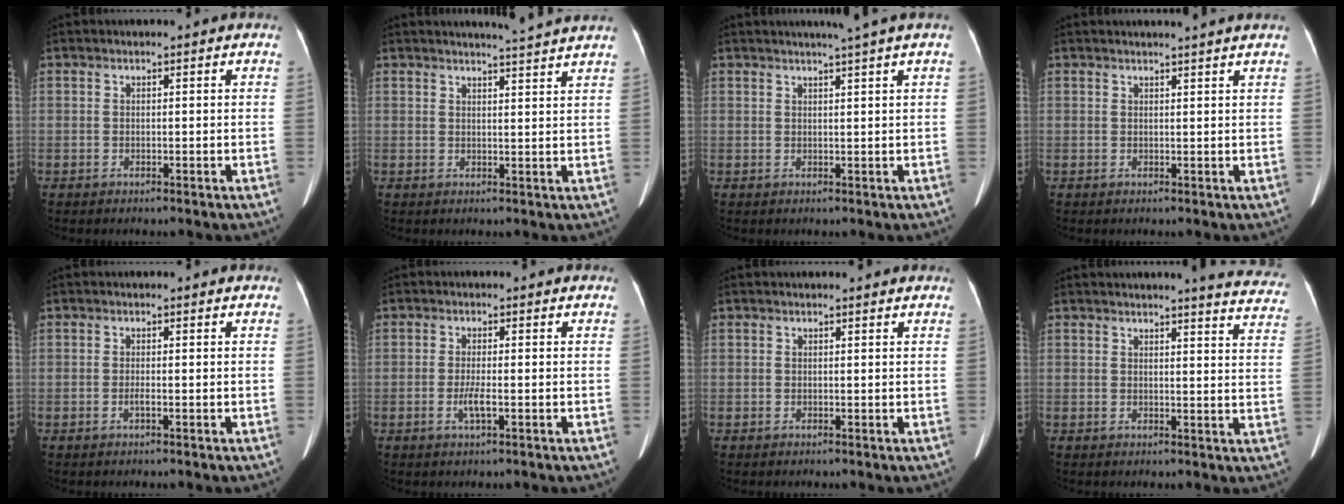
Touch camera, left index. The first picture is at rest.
{"total": 5.4, "force": [5.1, -1.2, 1.5], "torque": [-0.025, -0.004, 0.053]}
{"total": 3.7, "force": [2.9, -1.1, 2.2], "torque": [-0.030, 0.003, 0.039]}
{"total": 4.0, "force": [3.6, -0.7, 1.5], "torque": [-0.019, 0.007, 0.039]}
{"total": 0.8, "force": [-0.4, 0.0, 0.7], "torque": [-0.015, -0.002, -0.007]}
{"total": 2.4, "force": [-0.8, 0.2, 2.2], "torque": [-0.047, -0.005, -0.014]}
{"total": 1.3, "force": [1.3, 0.2, 0.3], "torque": [-0.012, 0.004, 0.011]}
{"total": 12.3, "force": [11.8, 0.7, 3.5], "torque": [-0.020, -0.069, 0.098]}